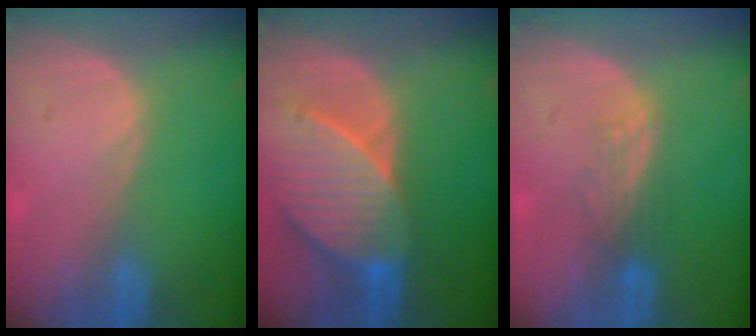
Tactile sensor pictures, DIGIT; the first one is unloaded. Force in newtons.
{"total": 9.2, "press": 8.6, "slide": 3.4}
{"total": 2.8, "press": 2.7, "slide": 0.6}